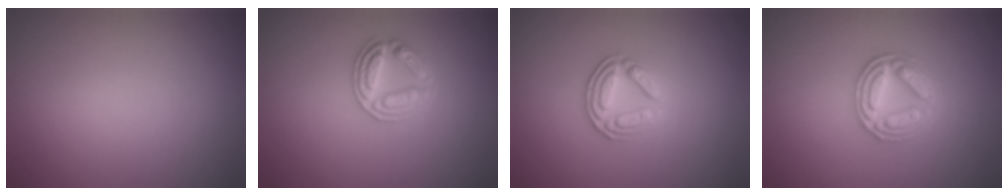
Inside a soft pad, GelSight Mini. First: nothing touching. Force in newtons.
{"total": 2.7, "press": 2.6, "slide": 0.7}
{"total": 3.5, "press": 2.6, "slide": 2.4}
{"total": 4.5, "press": 4.4, "slide": 0.7}